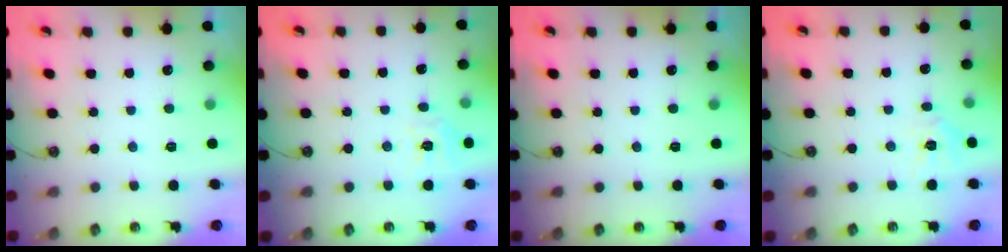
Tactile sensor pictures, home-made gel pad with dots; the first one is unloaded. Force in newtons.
{"total": 7.8, "press": 7.7, "slide": 0.8}
{"total": 0.0}
{"total": 6.0, "press": 5.9, "slide": 0.4}